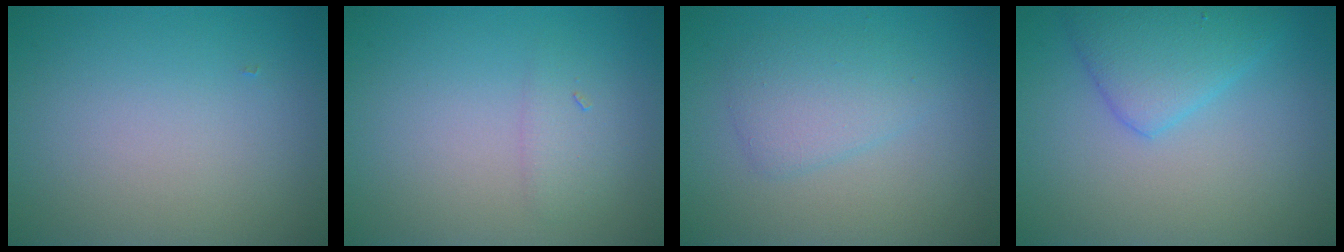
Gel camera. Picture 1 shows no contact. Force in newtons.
{"total": 1.3, "press": 1.3, "slide": 0.1}
{"total": 2.6, "press": 2.6, "slide": 0.1}
{"total": 3.7, "press": 3.7, "slide": 0.1}